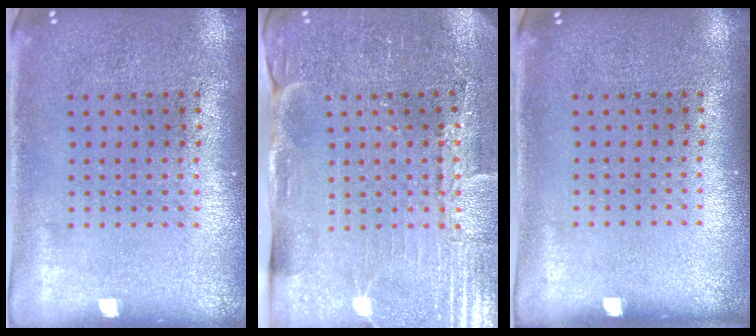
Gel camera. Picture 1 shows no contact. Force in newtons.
{"total": 3.7, "press": 3.7, "slide": 0.3}
{"total": 0.0}